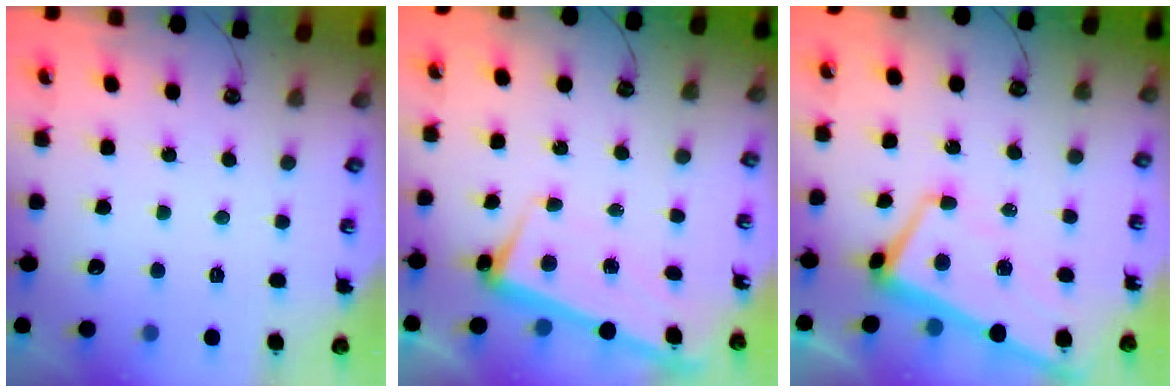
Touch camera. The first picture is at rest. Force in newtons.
{"total": 2.3, "press": 2.2, "slide": 0.8}
{"total": 1.1, "press": 0.7, "slide": 0.8}